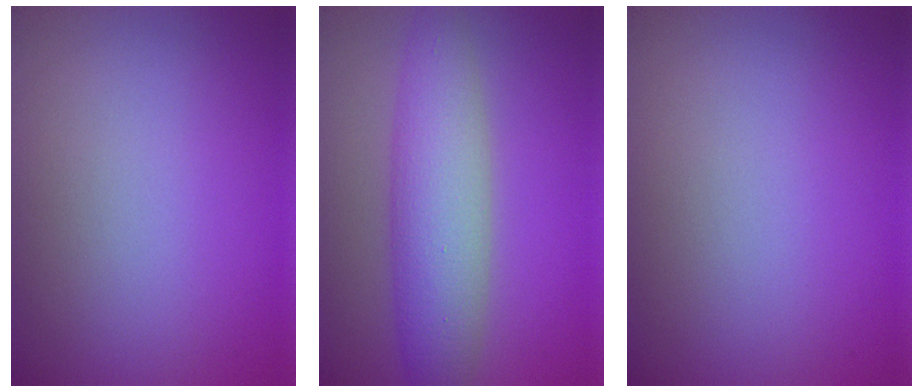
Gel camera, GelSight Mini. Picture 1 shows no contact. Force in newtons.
{"total": 6.0, "press": 6.0, "slide": 0.4}
{"total": 0.0}